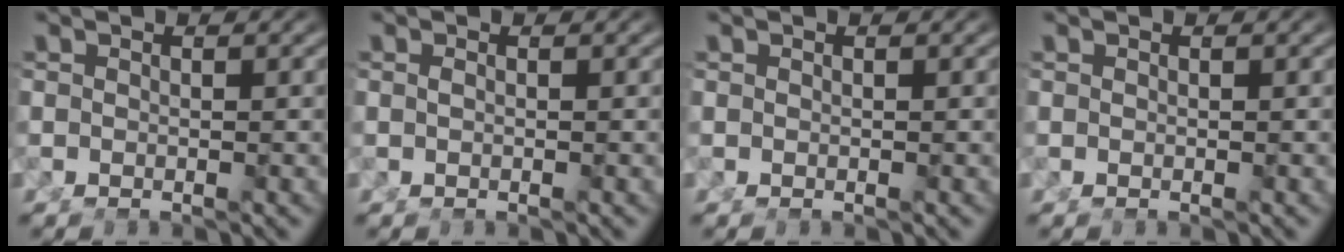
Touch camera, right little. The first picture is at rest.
{"total": 0.0}
{"total": 0.0}
{"total": 0.0}